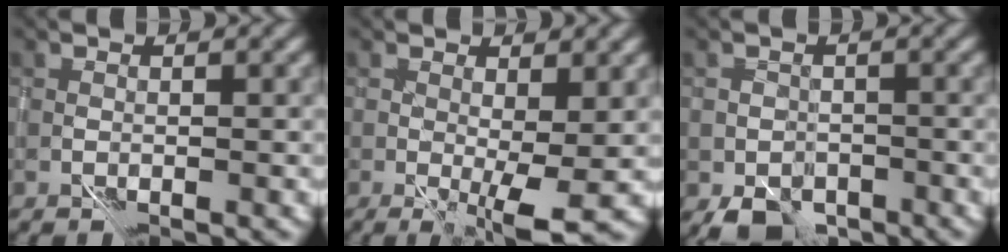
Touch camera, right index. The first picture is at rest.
{"total": 3.2, "force": [0.7, 0.2, 3.1], "torque": [-0.055, -0.003, 0.015]}
{"total": 3.0, "force": [-1.8, 2.1, 1.3], "torque": [-0.009, 0.000, -0.027]}